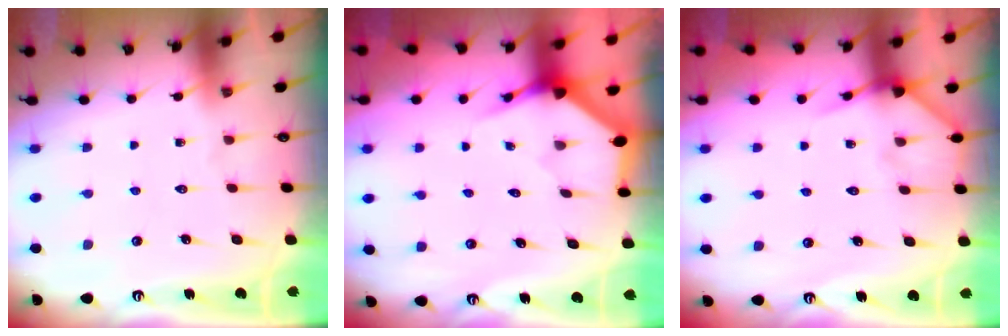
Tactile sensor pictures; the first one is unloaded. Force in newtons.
{"total": 3.5, "press": 3.5, "slide": 0.1}
{"total": 7.0, "press": 6.9, "slide": 0.8}